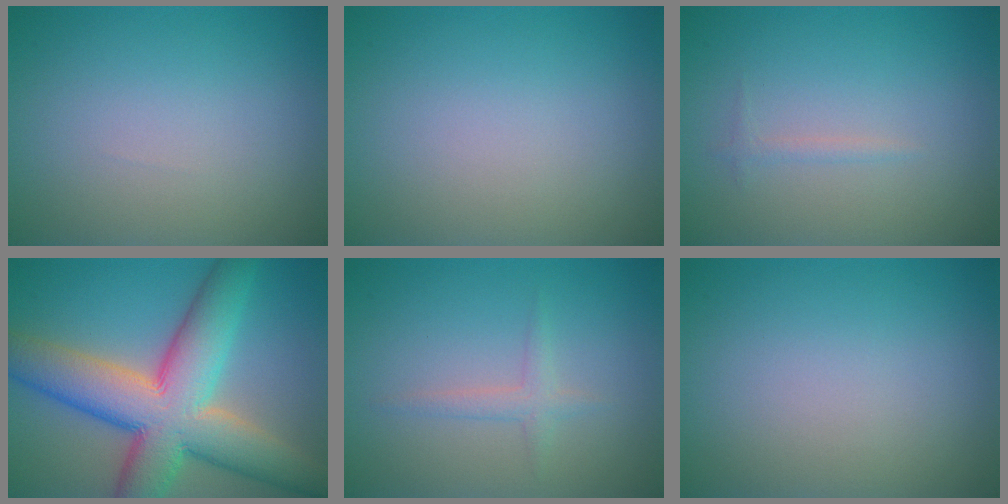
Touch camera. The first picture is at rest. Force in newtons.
{"total": 0.0}
{"total": 0.7, "press": 0.7, "slide": 0.1}
{"total": 12.2, "press": 12.2, "slide": 0.8}
{"total": 1.3, "press": 1.3, "slide": 0.1}
{"total": 0.0}